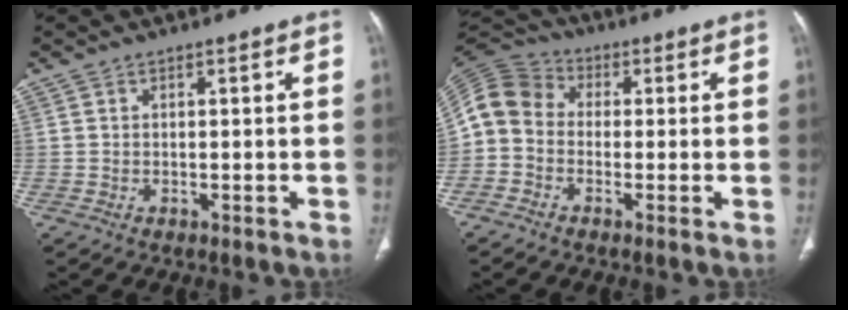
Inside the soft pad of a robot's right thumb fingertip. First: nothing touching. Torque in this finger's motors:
{"motor_torque": [0.81, 0.77, 0.12, -0.16, 0.13]}